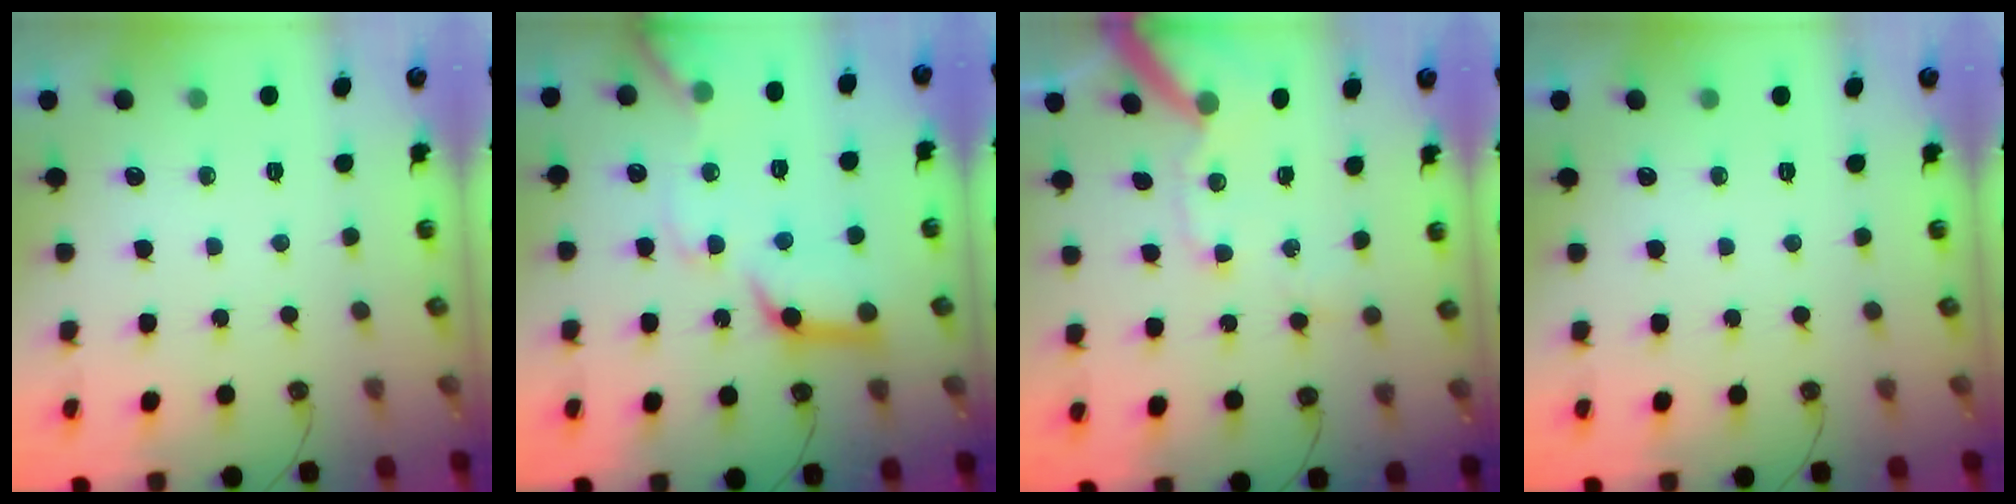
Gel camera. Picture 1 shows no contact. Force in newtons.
{"total": 16.1, "press": 16.0, "slide": 1.2}
{"total": 11.8, "press": 11.7, "slide": 1.6}
{"total": 0.0}